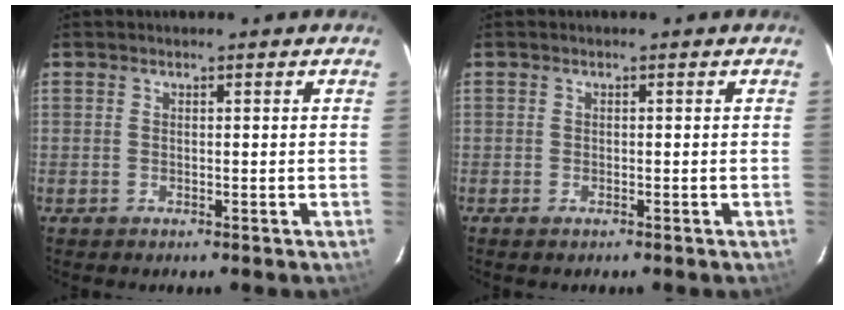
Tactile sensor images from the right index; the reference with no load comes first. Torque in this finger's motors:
{"motor_torque": [0.08, 0.12, 0.09, 0.00]}